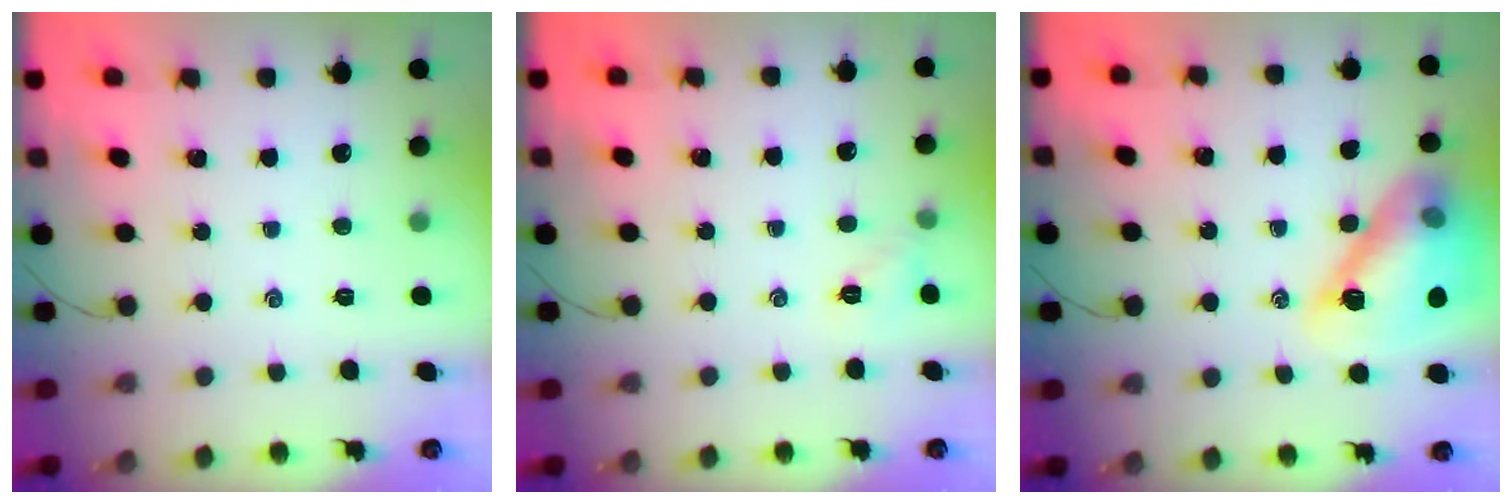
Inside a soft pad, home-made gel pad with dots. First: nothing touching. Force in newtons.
{"total": 5.9, "press": 5.6, "slide": 1.6}
{"total": 16.7, "press": 16.5, "slide": 2.9}